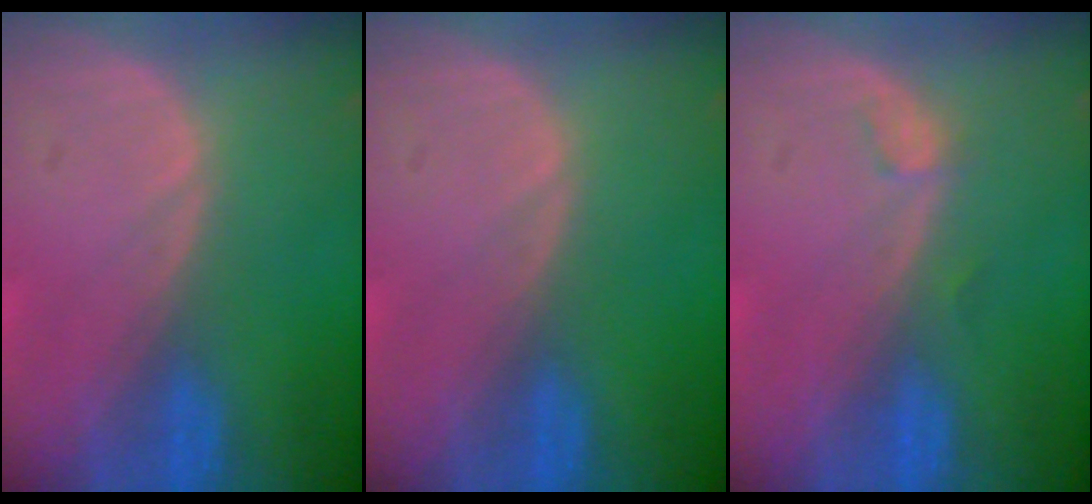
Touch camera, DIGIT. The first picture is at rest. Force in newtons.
{"total": 0.0}
{"total": 1.1, "press": 1.1, "slide": 0.2}